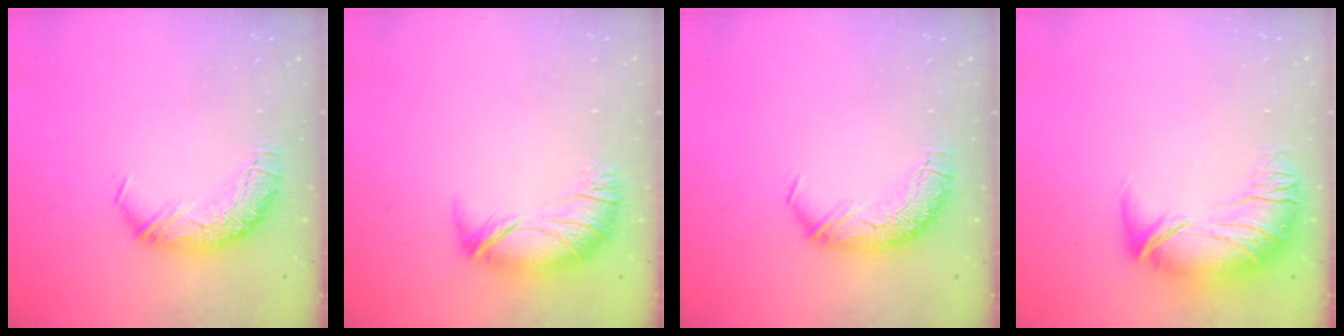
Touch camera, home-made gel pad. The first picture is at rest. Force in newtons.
{"total": 3.3, "press": 2.6, "slide": 2.0}
{"total": 0.0}
{"total": 2.5, "press": 0.1, "slide": 2.5}